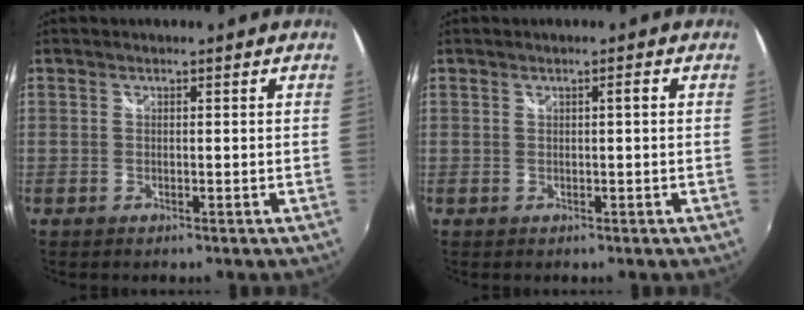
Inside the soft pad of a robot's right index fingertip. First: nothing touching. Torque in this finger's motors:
{"motor_torque": [0.41, 0.10, 0.15, 0.03]}